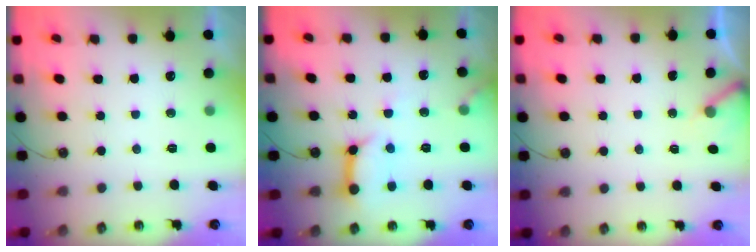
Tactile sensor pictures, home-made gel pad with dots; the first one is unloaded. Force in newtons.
{"total": 11.8, "press": 11.7, "slide": 1.3}
{"total": 2.7, "press": 2.7, "slide": 0.2}